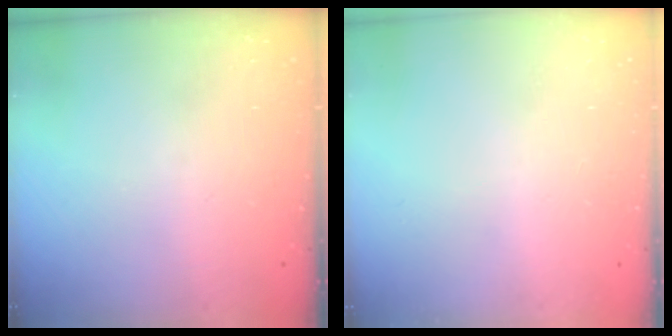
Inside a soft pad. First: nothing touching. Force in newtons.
{"total": 0.0}